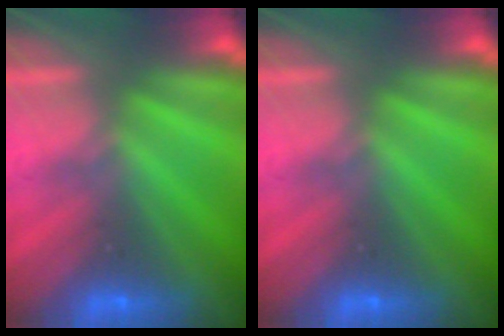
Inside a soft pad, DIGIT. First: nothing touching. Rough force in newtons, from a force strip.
{"total": 0.0}